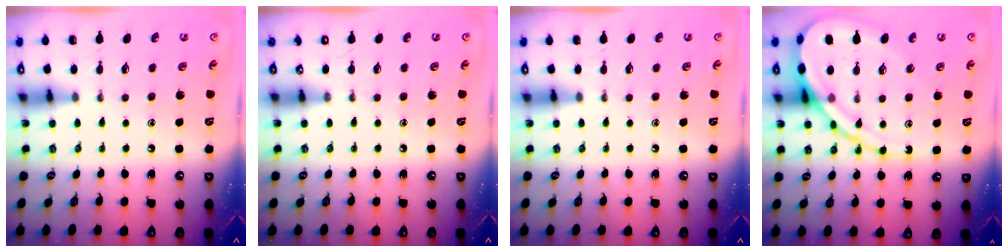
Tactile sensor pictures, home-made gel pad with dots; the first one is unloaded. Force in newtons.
{"total": 0.0}
{"total": 0.0}
{"total": 15.5, "press": 15.4, "slide": 1.5}